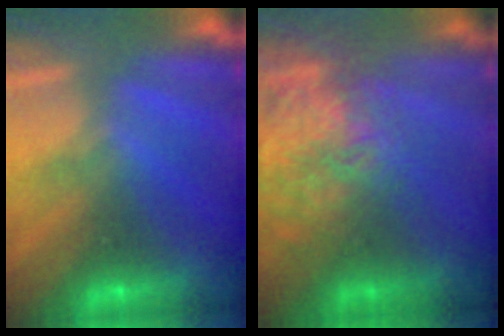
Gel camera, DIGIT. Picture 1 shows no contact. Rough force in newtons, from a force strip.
{"total": 10.5}